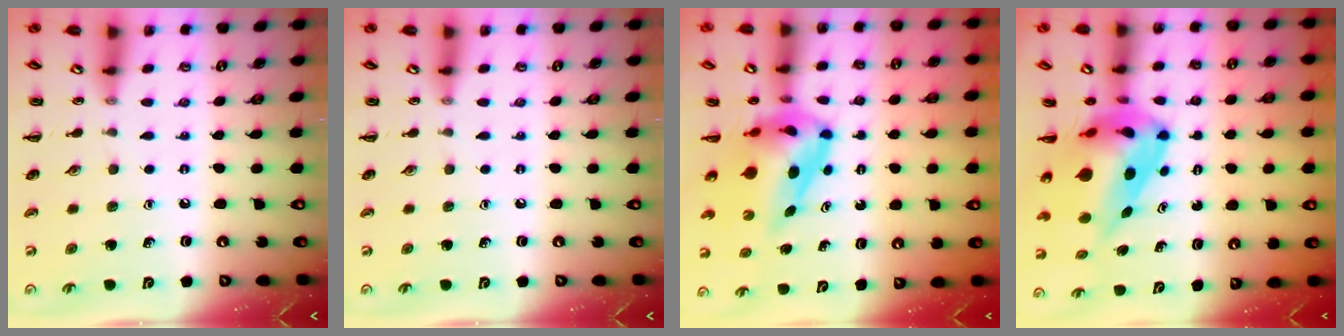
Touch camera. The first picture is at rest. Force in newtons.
{"total": 0.0}
{"total": 5.8, "press": 5.6, "slide": 1.7}
{"total": 9.0, "press": 8.7, "slide": 2.0}